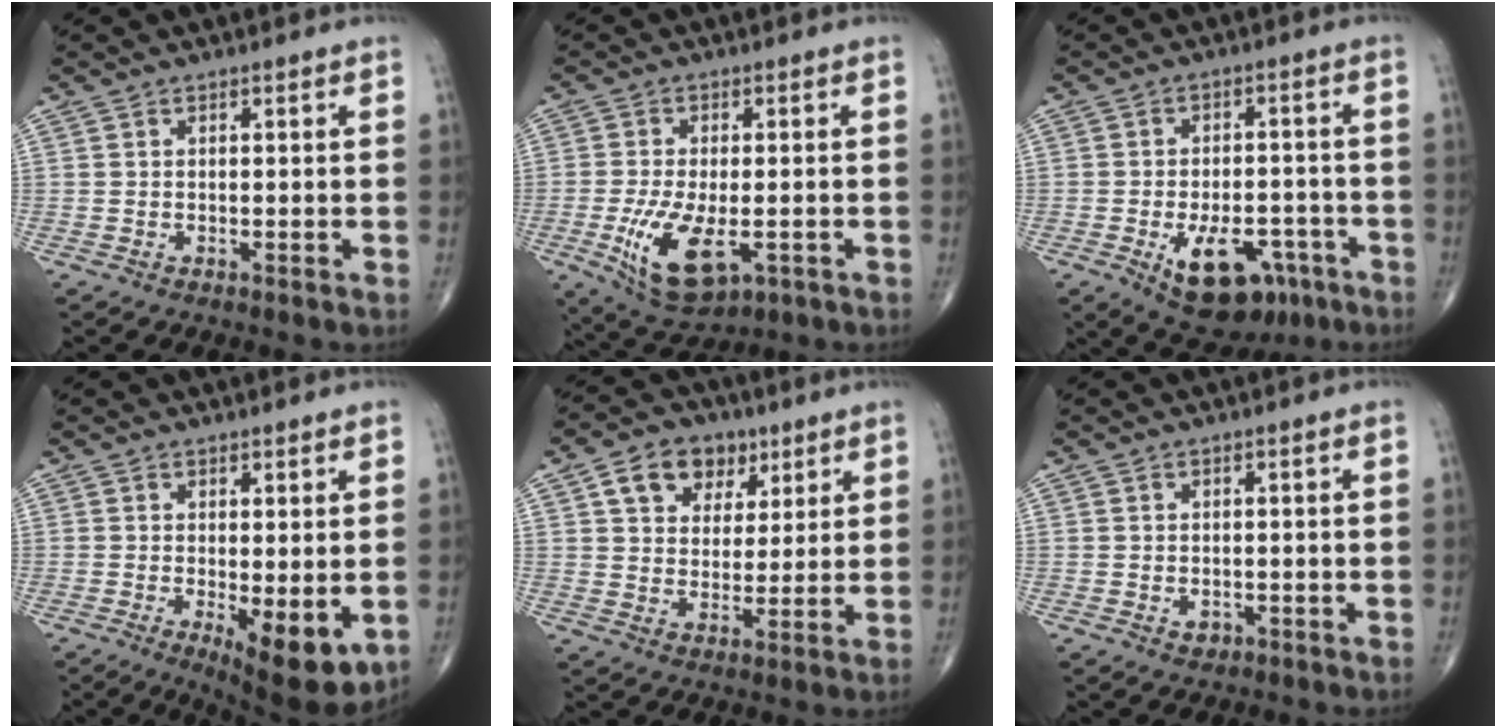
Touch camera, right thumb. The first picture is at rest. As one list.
[{"total": 11.6, "force": [-3.3, 5.6, 9.6], "torque": [-0.177, -0.012, -0.044]}, {"total": 13.5, "force": [-6.2, 7.4, 9.4], "torque": [-0.116, 0.024, -0.079]}, {"total": 9.7, "force": [-2.2, 3.5, 8.8], "torque": [-0.117, -0.024, -0.022]}, {"total": 10.6, "force": [5.0, 7.7, 5.3], "torque": [-0.050, -0.012, 0.081]}, {"total": 1.5, "force": [-0.5, 1.2, 0.8], "torque": [-0.006, 0.001, -0.004]}]